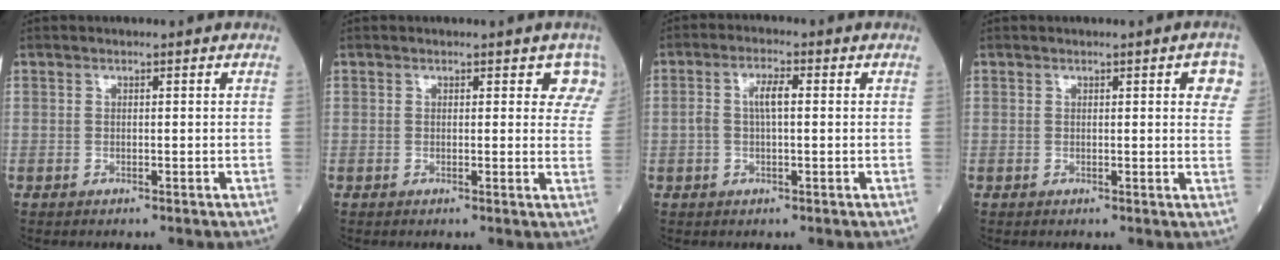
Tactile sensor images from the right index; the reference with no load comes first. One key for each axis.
{"total": 4.0, "fx": 2.8, "fy": 2.0, "fz": 2.1, "tx": -0.002, "ty": -0.004, "tz": 0.012}
{"total": 3.7, "fx": 0.3, "fy": 1.1, "fz": 3.5, "tx": -0.073, "ty": 0.015, "tz": 0.006}
{"total": 4.2, "fx": 1.6, "fy": 0.6, "fz": 3.8, "tx": -0.029, "ty": 0.000, "tz": 0.012}